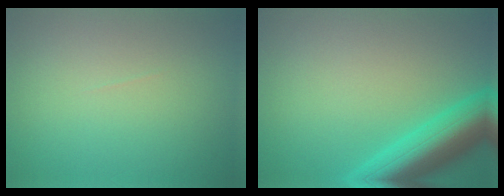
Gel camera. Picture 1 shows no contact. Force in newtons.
{"total": 7.5, "press": 7.5, "slide": 0.4}